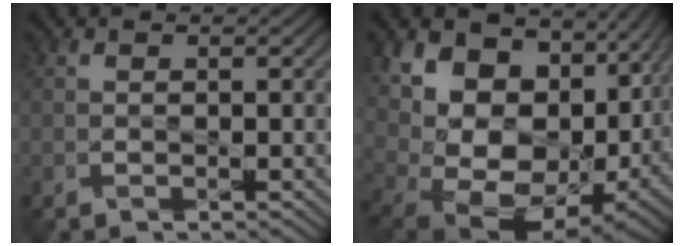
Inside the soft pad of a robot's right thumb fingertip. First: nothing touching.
{"total": 19.0, "force": [2.4, 13.5, 13.2], "torque": [-0.226, -0.016, 0.092]}